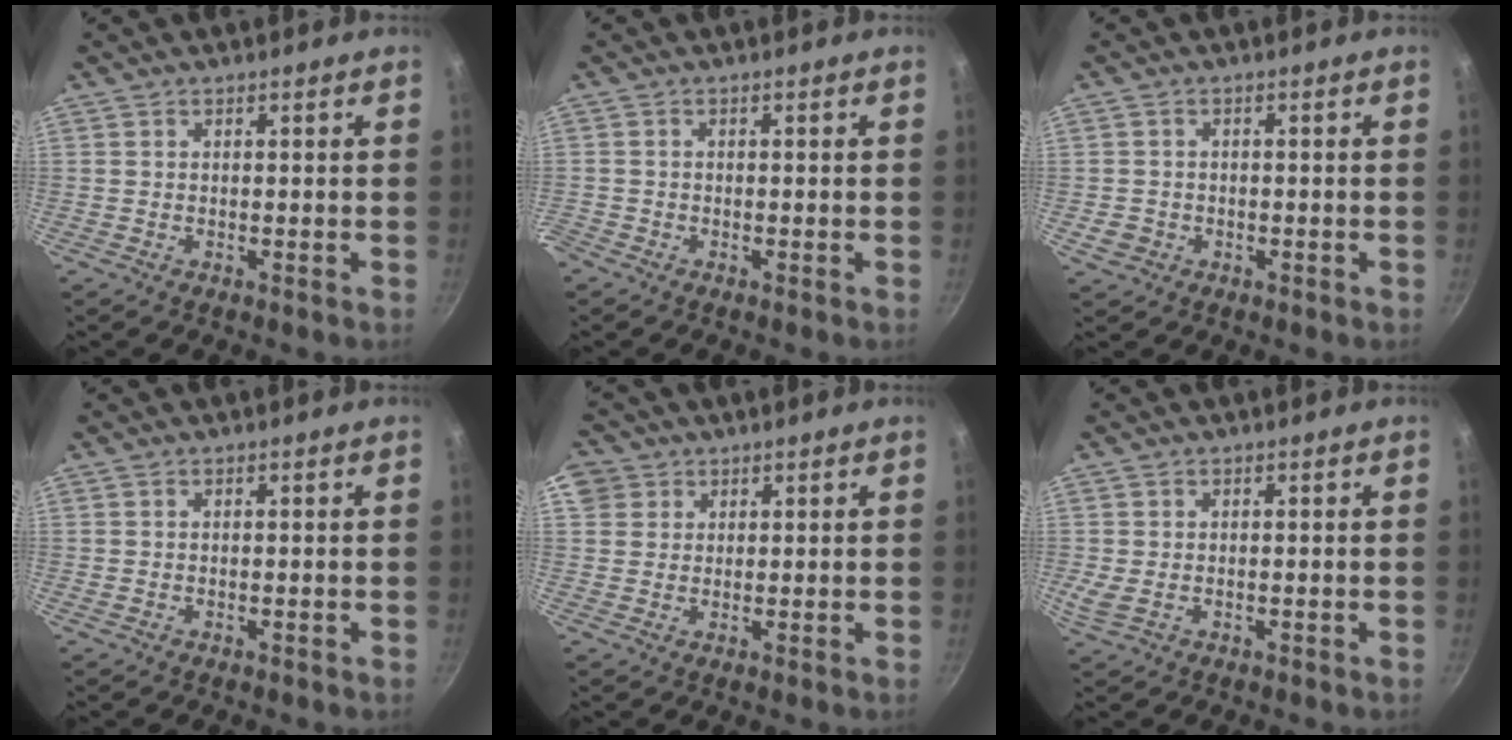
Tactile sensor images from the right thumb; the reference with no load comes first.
{"total": 1.6, "force": [-1.1, 1.0, 0.3], "torque": [-0.013, 0.002, -0.026]}
{"total": 3.1, "force": [-1.0, 2.6, 1.2], "torque": [-0.017, 0.010, -0.010]}
{"total": 0.0}
{"total": 5.7, "force": [2.3, 5.0, 1.3], "torque": [0.002, 0.007, 0.035]}
{"total": 3.0, "force": [-0.3, 2.0, 2.2], "torque": [-0.043, -0.004, -0.002]}